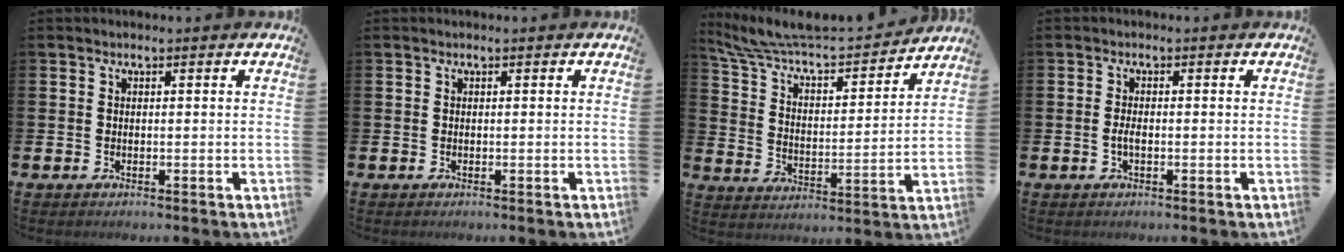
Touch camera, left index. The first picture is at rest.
{"total": 0.0}
{"total": 8.9, "force": [8.4, 2.1, 2.3], "torque": [-0.087, -0.062, 0.142]}
{"total": 1.4, "force": [-0.4, 0.5, 1.3], "torque": [-0.016, -0.002, -0.009]}